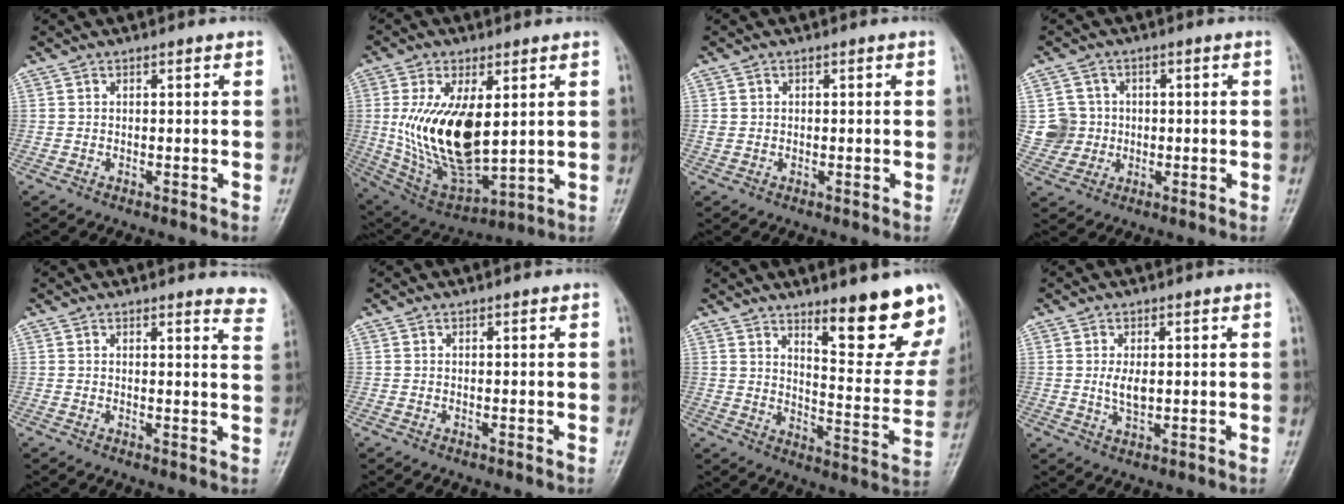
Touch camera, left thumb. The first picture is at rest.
{"total": 18.3, "force": [2.2, 9.0, 15.7], "torque": [-0.283, -0.022, 0.063]}
{"total": 1.6, "force": [0.1, 1.4, 0.7], "torque": [-0.009, 0.005, 0.007]}
{"total": 6.4, "force": [0.2, 6.2, 1.4], "torque": [-0.002, 0.007, 0.002]}
{"total": 5.5, "force": [5.3, 0.8, 0.7], "torque": [0.011, -0.042, 0.031]}
{"total": 0.0}
{"total": 16.1, "force": [11.2, 4.0, 10.8], "torque": [-0.091, -0.086, 0.163]}
{"total": 3.3, "force": [0.4, 1.7, 2.9], "torque": [-0.051, -0.008, 0.011]}